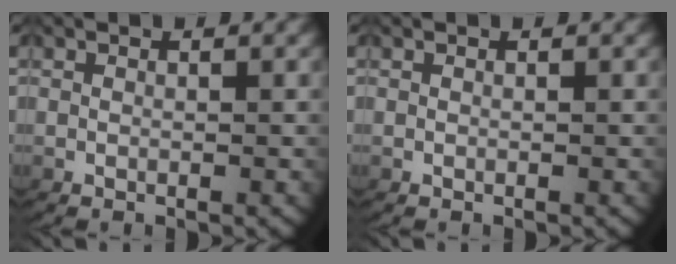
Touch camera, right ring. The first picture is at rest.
{"total": 0.0}